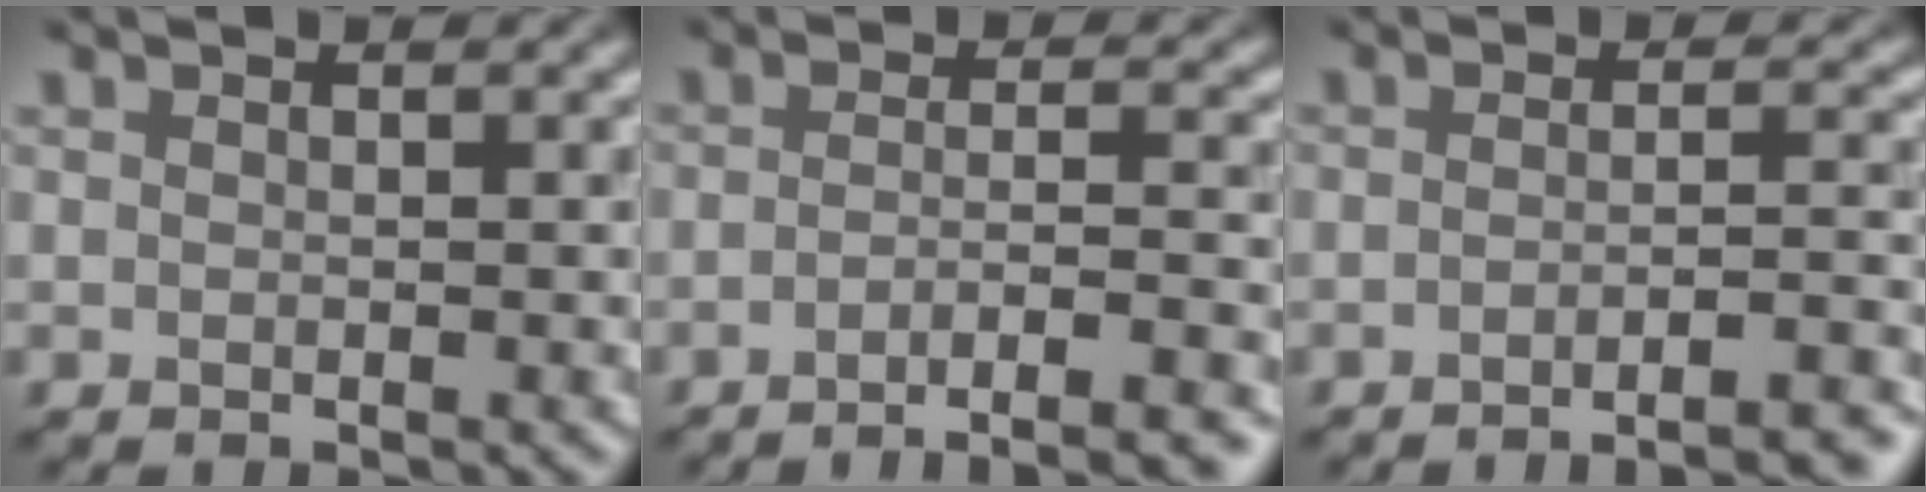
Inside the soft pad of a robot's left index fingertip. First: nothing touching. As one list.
[{"total": 7.0, "force": [-5.0, 1.2, 4.7], "torque": [-0.054, 0.012, -0.054]}, {"total": 7.1, "force": [-5.6, 1.1, 4.1], "torque": [-0.030, 0.020, -0.051]}]